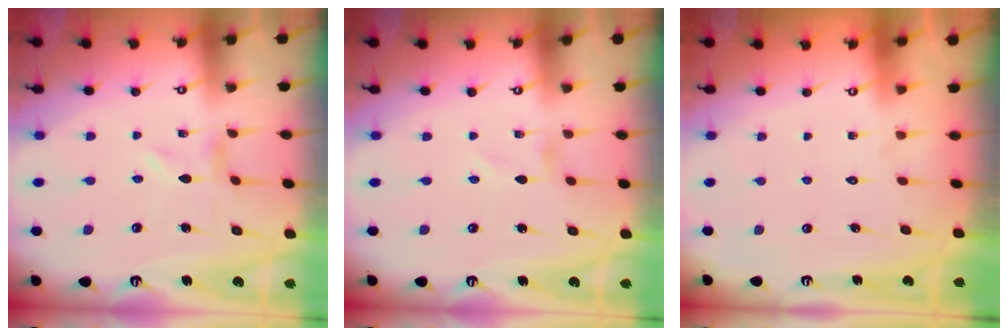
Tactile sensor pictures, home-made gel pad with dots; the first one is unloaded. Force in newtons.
{"total": 0.0}
{"total": 1.6, "press": 1.6, "slide": 0.1}